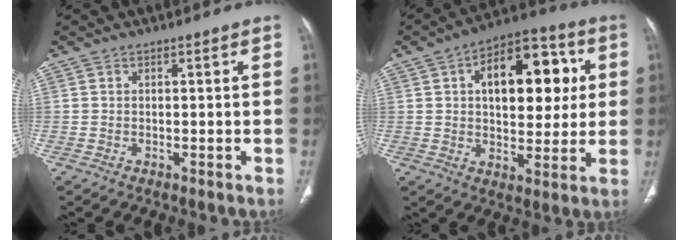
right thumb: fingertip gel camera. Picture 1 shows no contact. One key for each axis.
{"total": 18.0, "fx": 4.1, "fy": 10.3, "fz": 14.3, "tx": -0.155, "ty": 0.015, "tz": 0.057}